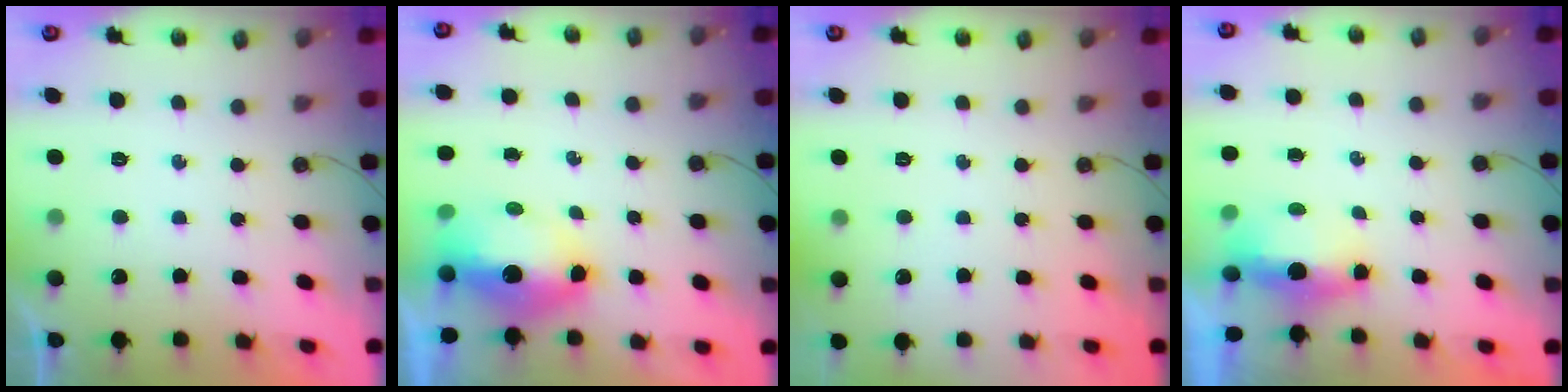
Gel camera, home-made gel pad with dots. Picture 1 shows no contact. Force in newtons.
{"total": 8.4, "press": 8.4, "slide": 0.9}
{"total": 0.0}
{"total": 14.7, "press": 7.2, "slide": 12.8}